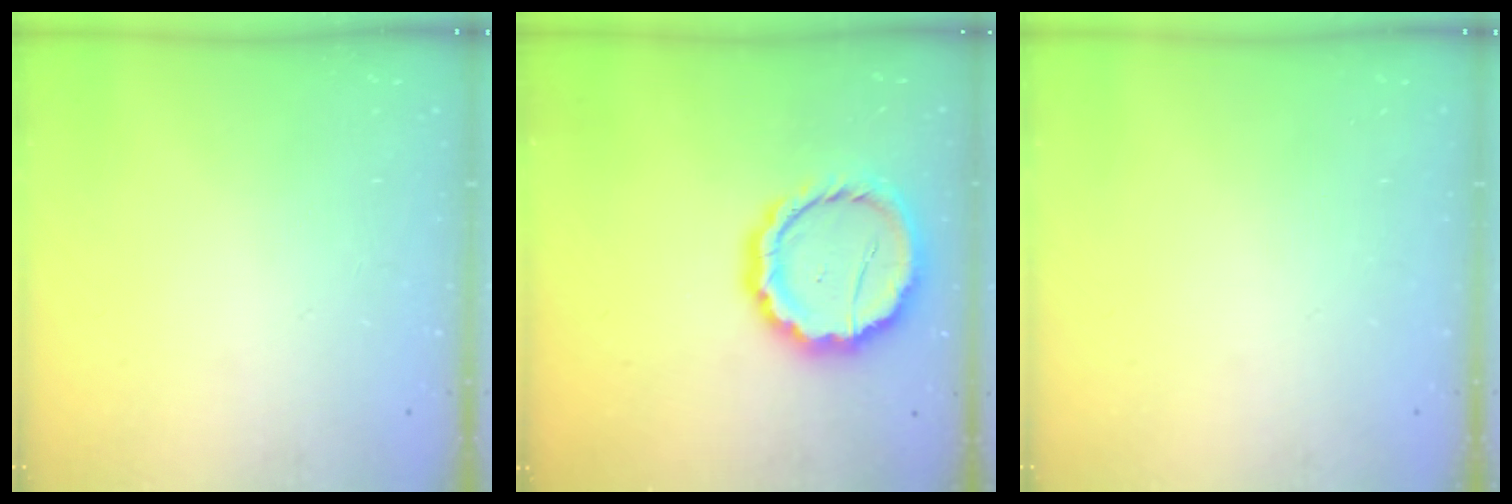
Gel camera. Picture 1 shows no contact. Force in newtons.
{"total": 14.2, "press": 14.1, "slide": 2.2}
{"total": 0.0}